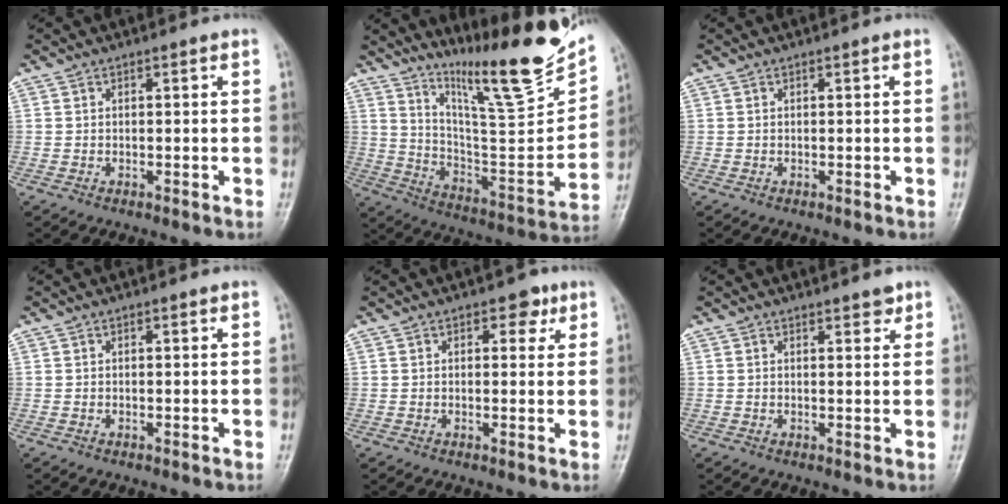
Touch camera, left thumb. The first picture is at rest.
{"total": 20.8, "force": [16.3, 2.1, 12.7], "torque": [-0.166, -0.113, 0.273]}
{"total": 0.0}
{"total": 0.0}
{"total": 3.4, "force": [1.7, 2.2, 2.0], "torque": [-0.004, -0.004, 0.017]}
{"total": 2.1, "force": [1.6, 0.8, 1.1], "torque": [-0.006, -0.009, 0.019]}